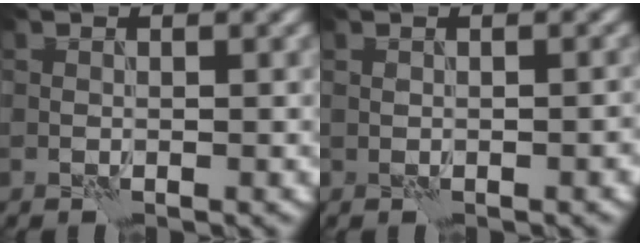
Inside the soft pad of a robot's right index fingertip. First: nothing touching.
{"total": 0.6, "force": [-0.4, 0.1, 0.4], "torque": [-0.006, 0.004, -0.005]}